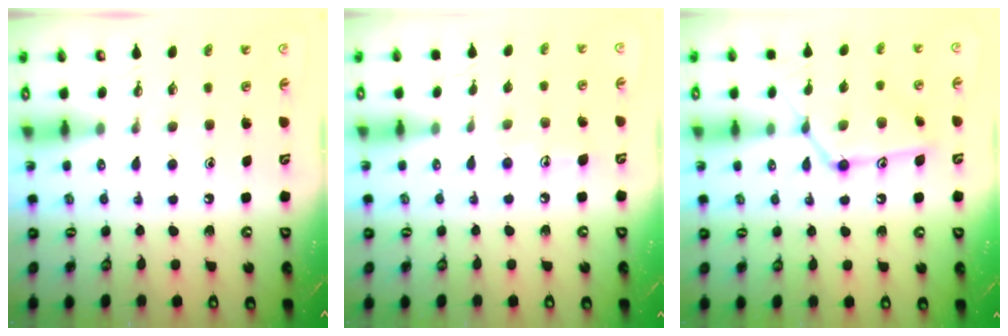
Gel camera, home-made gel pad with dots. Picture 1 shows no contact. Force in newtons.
{"total": 7.8, "press": 7.8, "slide": 0.6}
{"total": 15.1, "press": 15.1, "slide": 1.0}